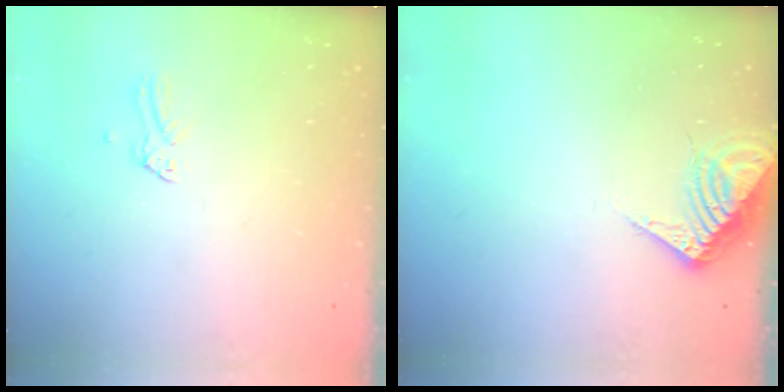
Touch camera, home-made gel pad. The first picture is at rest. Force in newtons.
{"total": 7.6, "press": 7.5, "slide": 0.8}